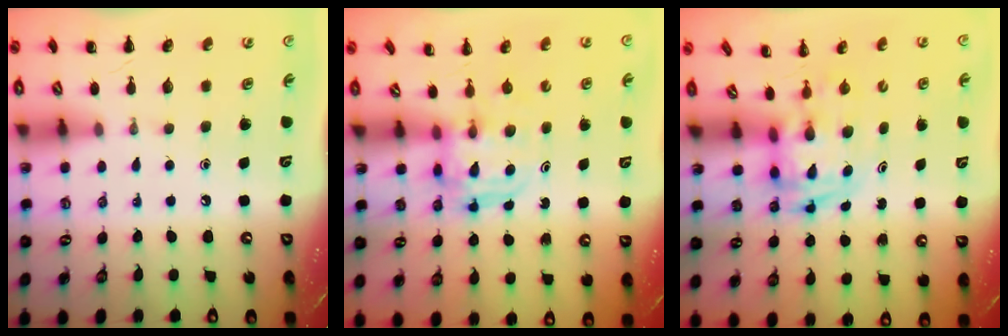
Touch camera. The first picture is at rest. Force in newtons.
{"total": 3.6, "press": 3.6, "slide": 0.2}
{"total": 2.8, "press": 2.7, "slide": 0.5}